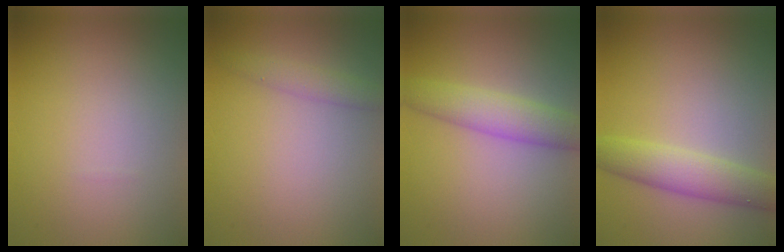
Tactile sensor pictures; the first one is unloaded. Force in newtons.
{"total": 1.7, "press": 1.7, "slide": 0.0}
{"total": 3.9, "press": 3.9, "slide": 0.1}
{"total": 4.0, "press": 4.0, "slide": 0.2}